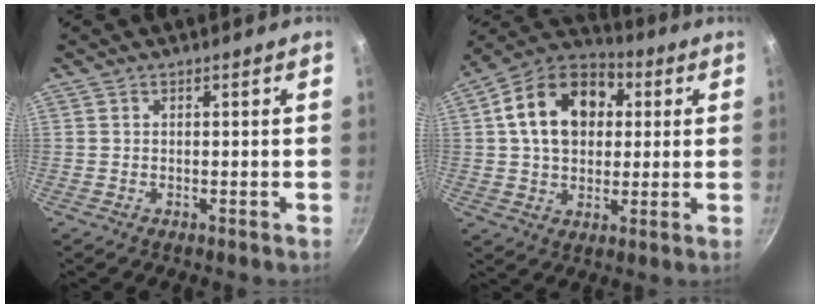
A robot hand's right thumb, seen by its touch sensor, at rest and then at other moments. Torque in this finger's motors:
{"motor_torque": [-0.56, 1.86, 1.04, -0.30, 0.37]}